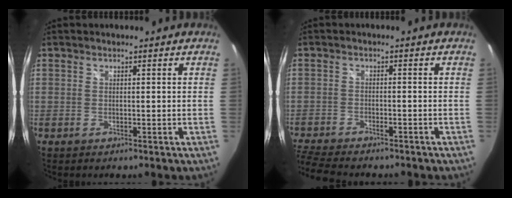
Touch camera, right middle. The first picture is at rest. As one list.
[{"total": 10.3, "force": [-8.9, 2.7, 4.3], "torque": [-0.120, -0.020, -0.154]}]